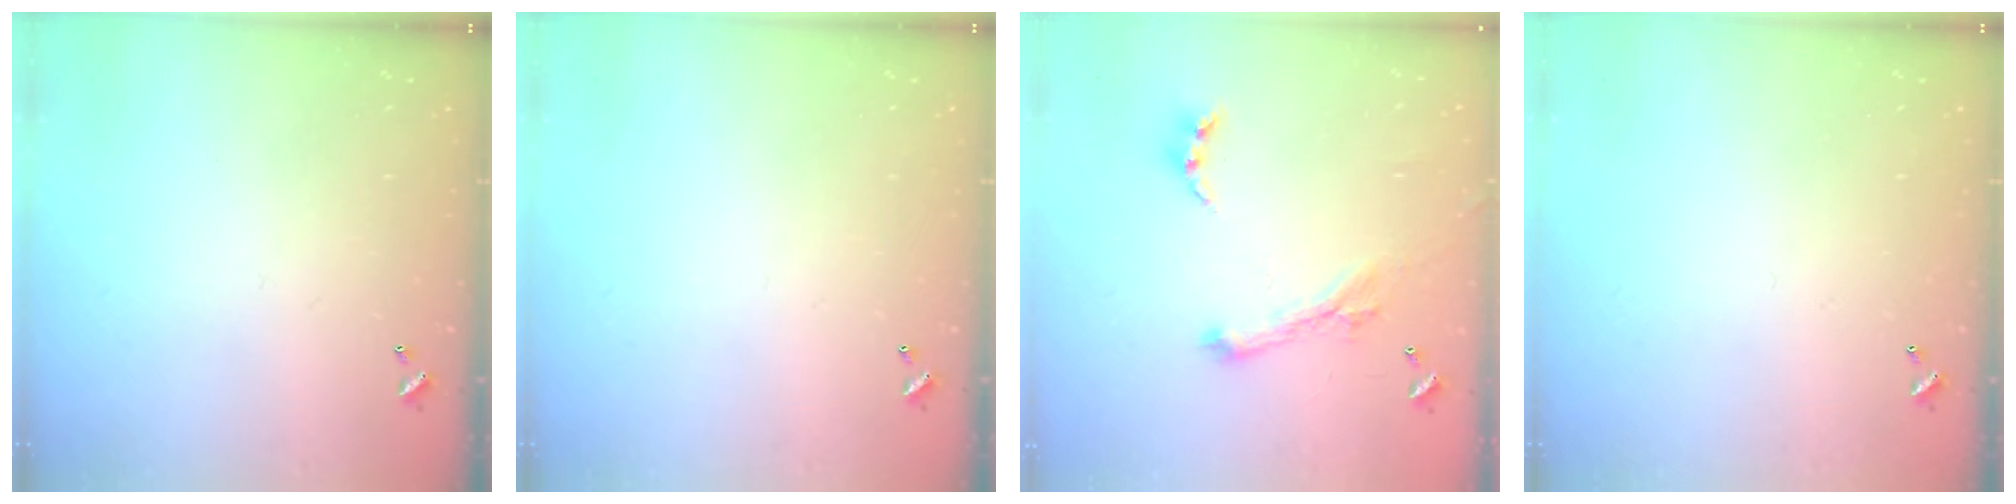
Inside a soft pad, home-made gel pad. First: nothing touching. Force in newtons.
{"total": 0.0}
{"total": 1.6, "press": 1.1, "slide": 1.2}
{"total": 0.0}